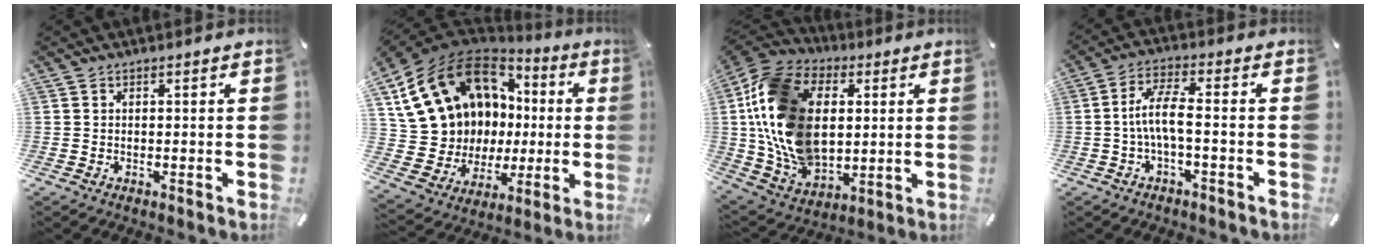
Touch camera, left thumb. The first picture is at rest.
{"total": 17.3, "force": [7.1, 13.8, 7.6], "torque": [-0.164, -0.058, 0.162]}
{"total": 21.1, "force": [3.2, 15.7, 13.7], "torque": [-0.311, -0.009, 0.058]}
{"total": 8.0, "force": [-1.4, 2.3, 7.6], "torque": [-0.149, 0.003, -0.027]}